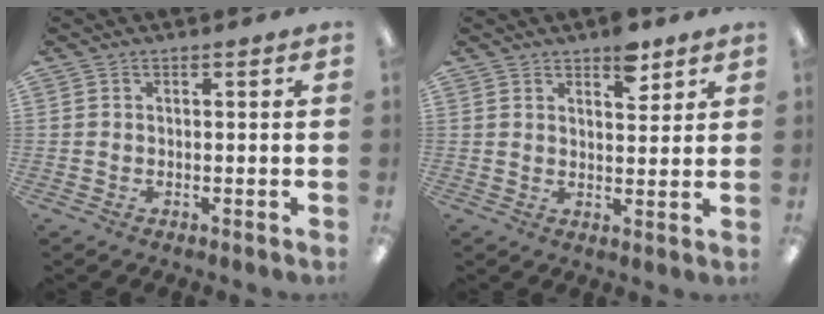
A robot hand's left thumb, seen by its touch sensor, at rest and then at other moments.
{"total": 6.6, "force": [4.5, 3.1, 3.6], "torque": [-0.025, -0.029, 0.072]}